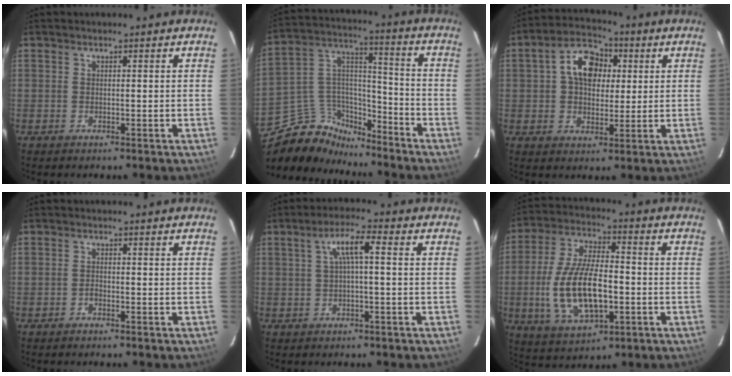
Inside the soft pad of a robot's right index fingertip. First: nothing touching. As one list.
[{"total": 13.5, "force": [-11.1, 7.1, 3.0], "torque": [-0.085, 0.069, -0.195]}, {"total": 9.9, "force": [2.3, 6.9, 6.8], "torque": [-0.125, 0.033, 0.037]}, {"total": 0.8, "force": [-0.6, 0.4, 0.3], "torque": [-0.005, 0.002, -0.013]}, {"total": 5.0, "force": [0.7, 0.7, 4.9], "torque": [-0.093, 0.012, 0.016]}, {"total": 16.5, "force": [-3.3, 7.3, 14.5], "torque": [-0.302, -0.007, -0.050]}]